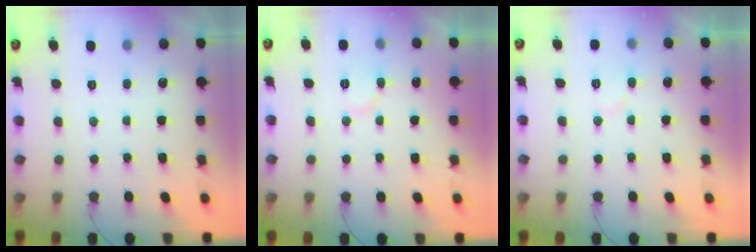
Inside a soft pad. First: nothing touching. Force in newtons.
{"total": 6.4, "press": 6.3, "slide": 0.6}
{"total": 5.5, "press": 5.5, "slide": 0.4}